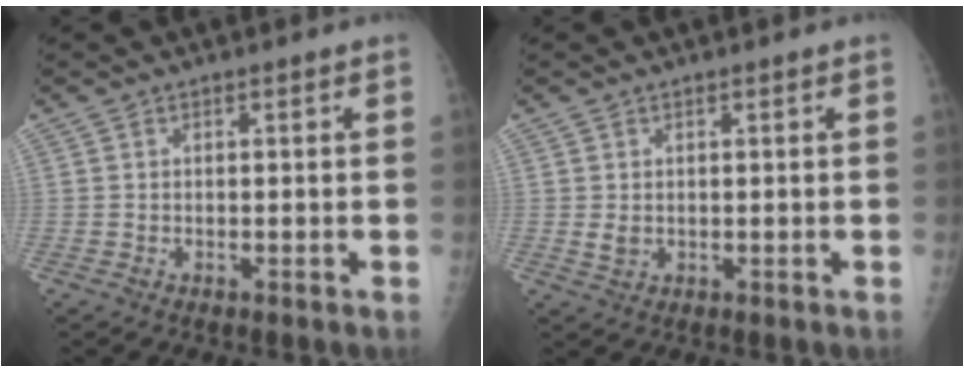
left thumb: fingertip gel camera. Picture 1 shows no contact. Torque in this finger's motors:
{"motor_torque": [0.42, 0.44, 0.29, 0.09, 0.00]}